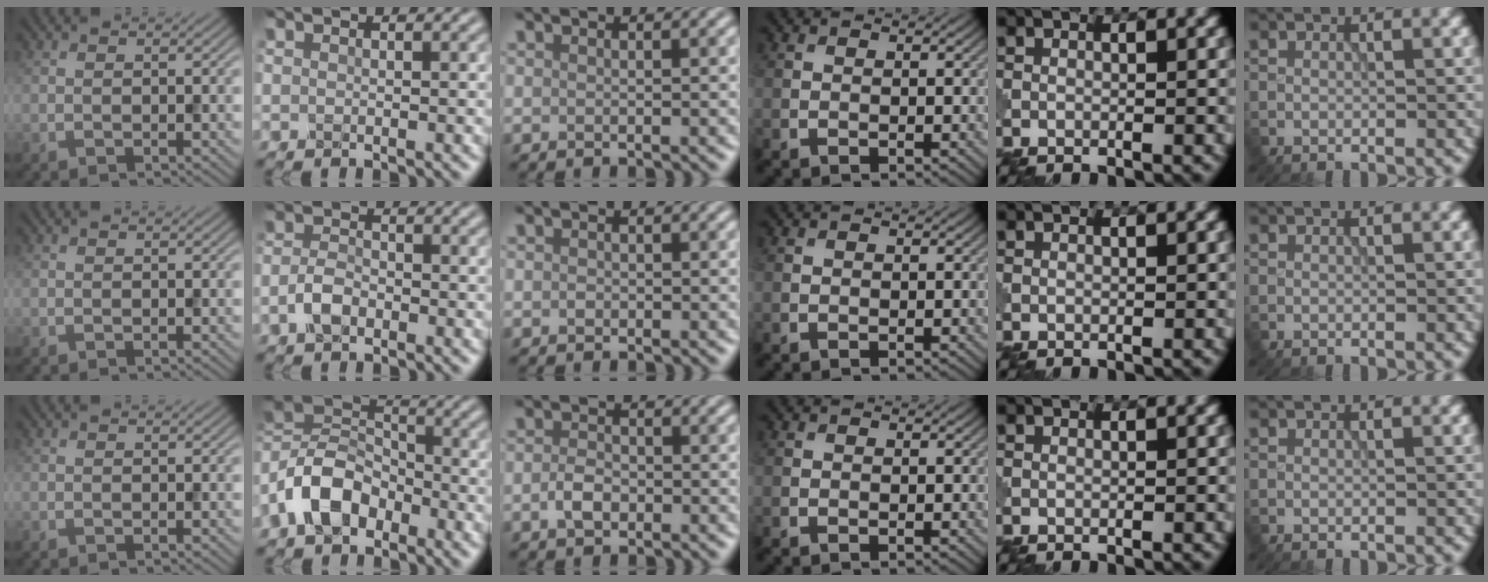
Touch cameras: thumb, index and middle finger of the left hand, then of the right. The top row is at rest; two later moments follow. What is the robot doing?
{"motion": "close", "object": "eyeshadow palette"}